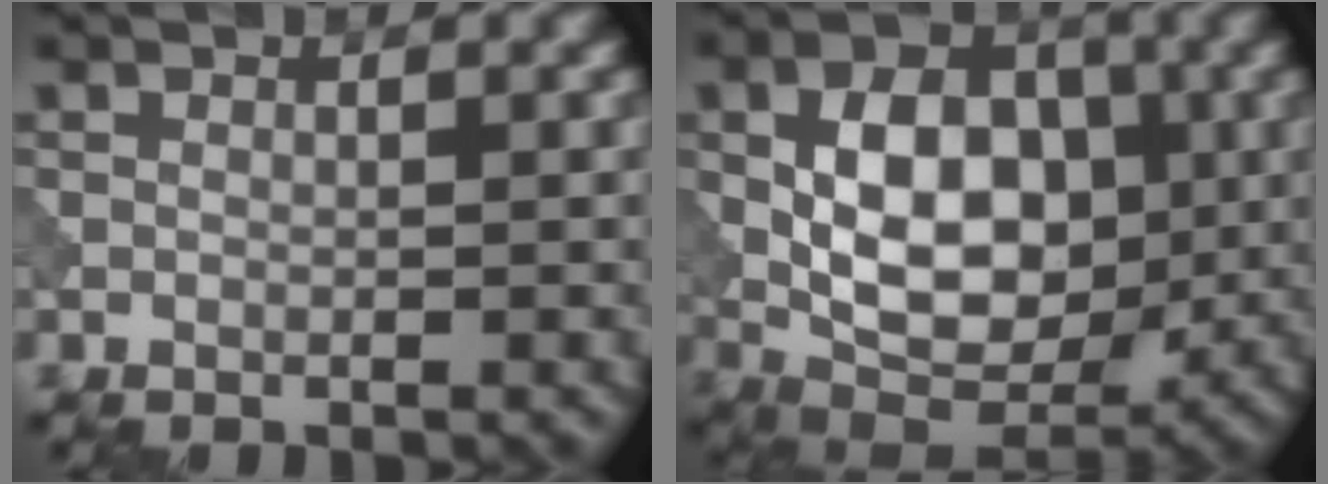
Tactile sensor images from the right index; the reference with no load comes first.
{"total": 9.3, "force": [0.2, 5.9, 7.1], "torque": [-0.121, 0.000, 0.000]}